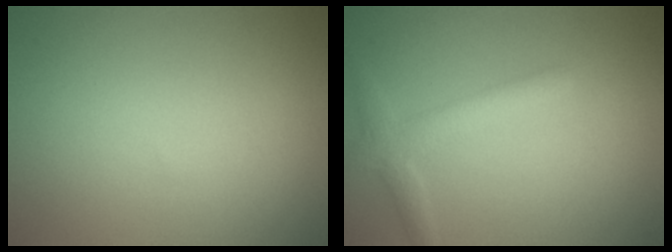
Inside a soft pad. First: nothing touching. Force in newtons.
{"total": 2.5, "press": 2.5, "slide": 0.1}